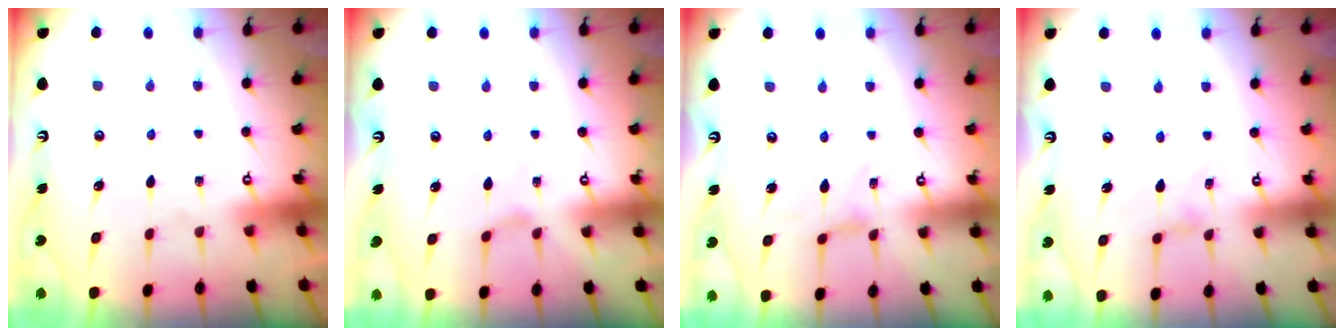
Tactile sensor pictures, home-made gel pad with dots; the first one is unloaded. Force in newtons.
{"total": 1.0, "press": 1.0, "slide": 0.2}
{"total": 0.0}
{"total": 0.0}